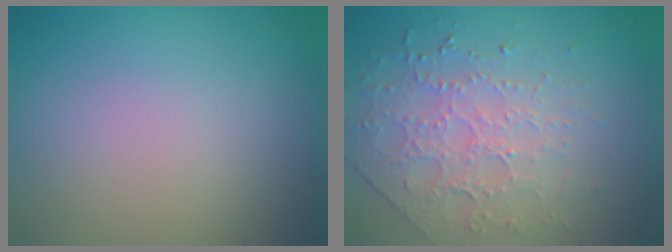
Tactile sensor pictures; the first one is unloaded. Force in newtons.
{"total": 4.1, "press": 3.3, "slide": 2.4}